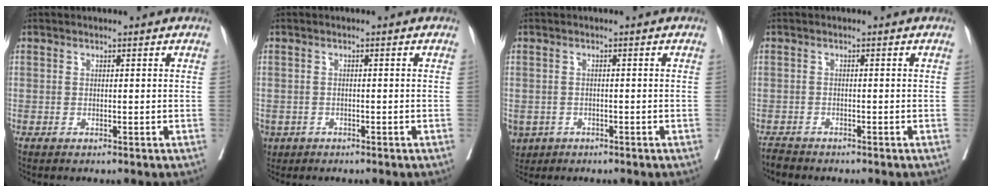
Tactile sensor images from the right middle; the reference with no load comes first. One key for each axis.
{"total": 3.1, "fx": -1.9, "fy": 2.3, "fz": 0.7, "tx": -0.015, "ty": 0.000, "tz": -0.030}
{"total": 4.9, "fx": -2.7, "fy": 3.9, "fz": 1.4, "tx": -0.028, "ty": 0.000, "tz": -0.040}
{"total": 1.7, "fx": -1.7, "fy": 0.4, "fz": 0.0, "tx": -0.001, "ty": -0.005, "tz": -0.029}